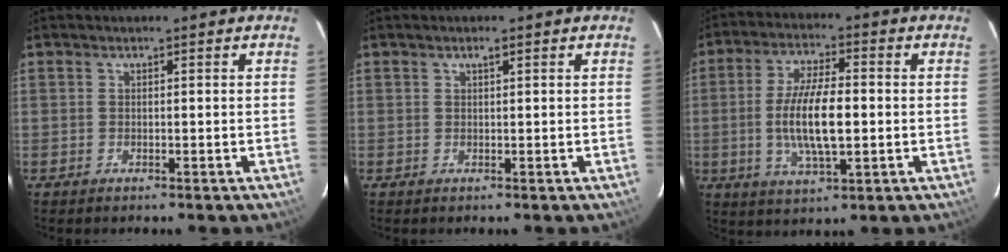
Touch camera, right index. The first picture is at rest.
{"total": 0.7, "force": [0.4, 0.1, 0.5], "torque": [-0.009, 0.004, 0.007]}
{"total": 11.1, "force": [-1.0, 3.6, 10.4], "torque": [-0.204, -0.003, -0.017]}